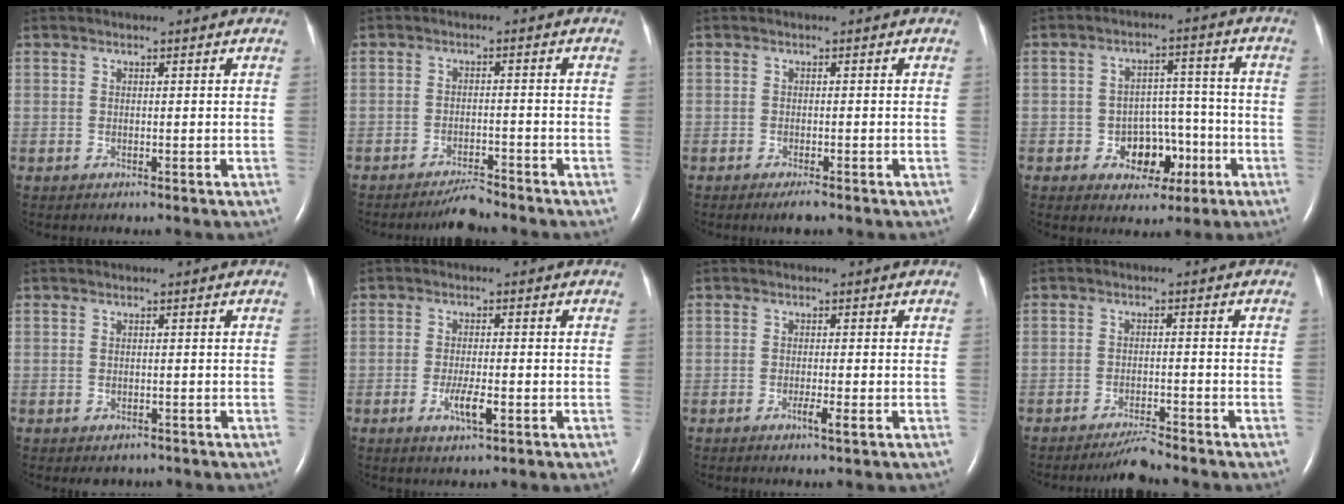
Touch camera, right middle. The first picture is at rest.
{"total": 3.5, "force": [-3.3, 0.2, 1.0], "torque": [-0.021, -0.011, -0.055]}
{"total": 1.8, "force": [-1.3, 0.3, 1.2], "torque": [-0.024, -0.004, -0.020]}
{"total": 6.9, "force": [-2.9, 5.0, 3.9], "torque": [-0.052, 0.028, -0.035]}
{"total": 1.8, "force": [-1.3, 1.1, 0.4], "torque": [-0.006, 0.000, -0.012]}
{"total": 3.7, "force": [-1.4, 0.6, 3.4], "torque": [-0.067, -0.004, -0.024]}
{"total": 1.9, "force": [-0.9, -0.1, 1.7], "torque": [-0.030, -0.004, -0.015]}
{"total": 3.4, "force": [-3.2, -0.3, 1.0], "torque": [-0.022, -0.014, -0.055]}